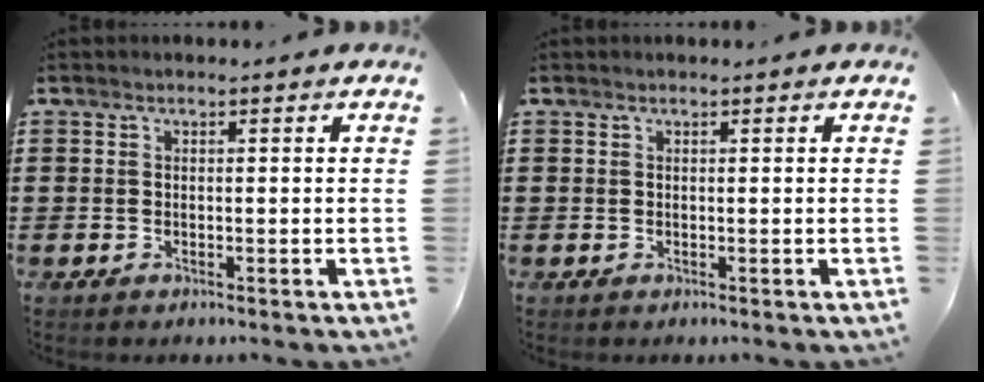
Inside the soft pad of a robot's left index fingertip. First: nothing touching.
{"total": 0.0}